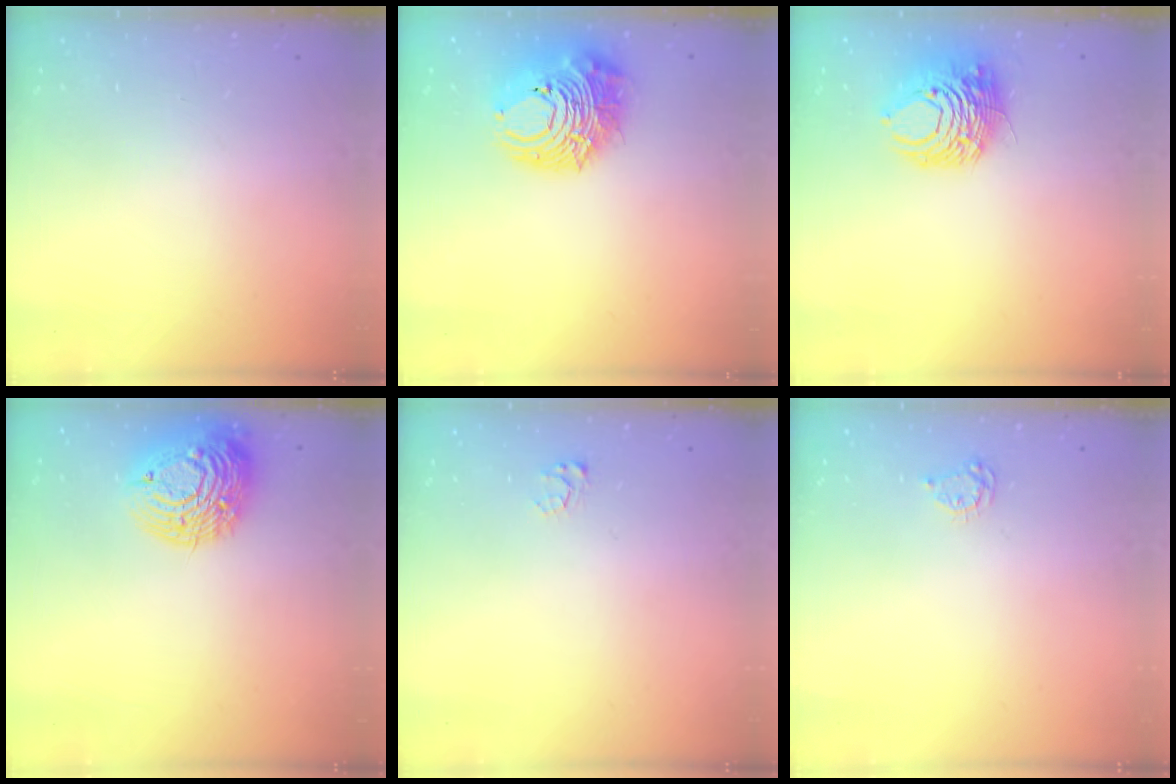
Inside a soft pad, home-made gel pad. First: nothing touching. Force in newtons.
{"total": 12.9, "press": 12.8, "slide": 1.6}
{"total": 9.4, "press": 9.3, "slide": 1.5}
{"total": 14.8, "press": 14.7, "slide": 1.3}
{"total": 3.1, "press": 3.1, "slide": 0.3}
{"total": 3.3, "press": 3.3, "slide": 0.4}